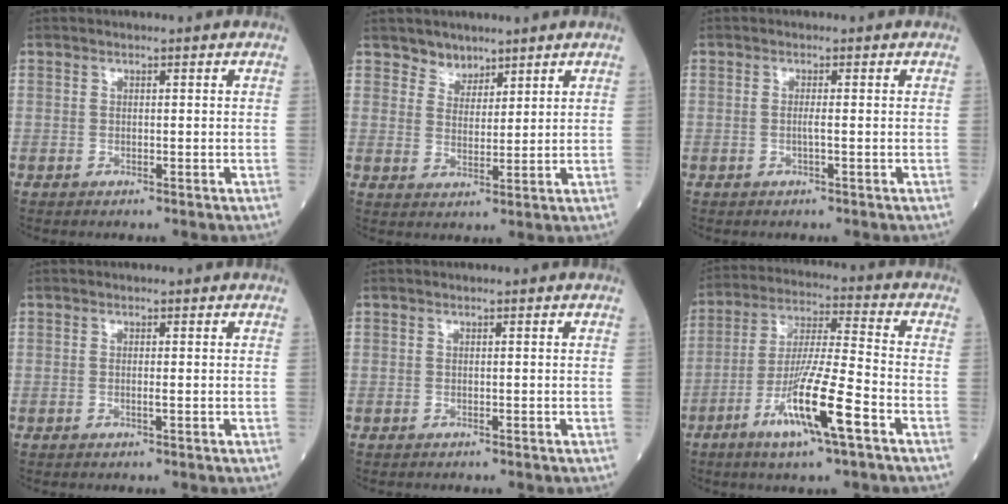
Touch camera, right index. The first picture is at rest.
{"total": 3.1, "force": [2.6, 1.7, 0.0], "torque": [0.009, -0.002, 0.044]}
{"total": 1.1, "force": [-0.3, -0.2, 1.1], "torque": [-0.022, 0.000, -0.007]}
{"total": 0.7, "force": [-0.2, -0.1, 0.7], "torque": [-0.014, 0.000, -0.005]}
{"total": 0.5, "force": [-0.4, 0.2, -0.3], "torque": [0.001, 0.003, -0.010]}
{"total": 13.2, "force": [-6.1, 0.2, 11.7], "torque": [-0.226, -0.016, -0.113]}